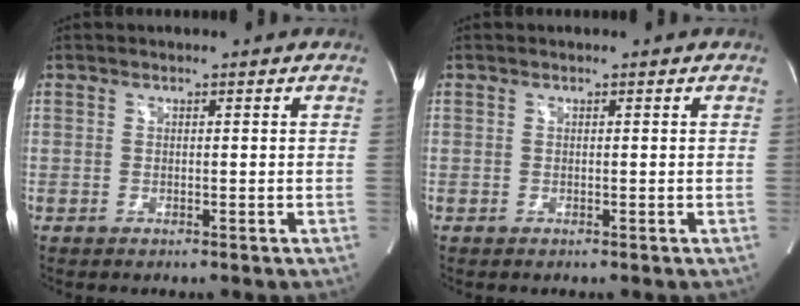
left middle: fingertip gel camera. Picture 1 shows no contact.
{"total": 0.0}